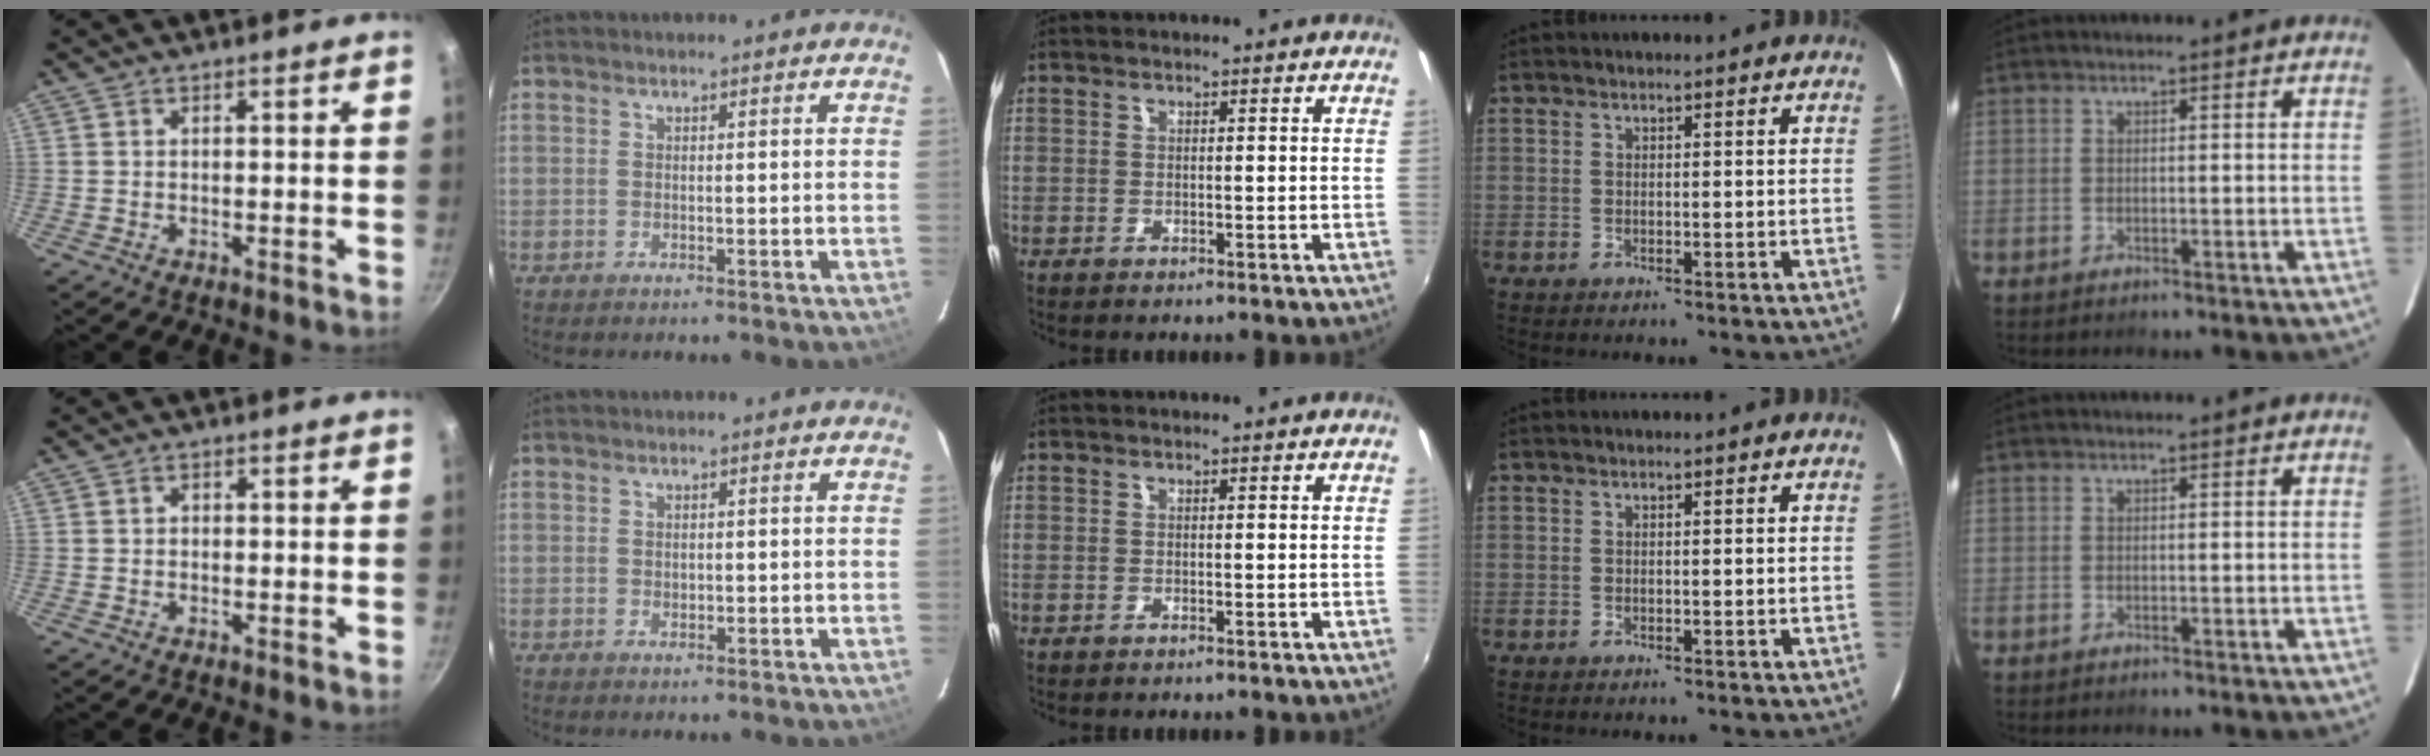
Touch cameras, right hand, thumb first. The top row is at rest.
{"thumb": {"total": 0.6, "force": [0.0, 0.5, 0.3], "torque": [-0.003, 0.003, 0.000]}, "index": {"total": 0.8, "force": [0.2, 0.7, 0.3], "torque": [-0.002, 0.000, 0.005]}}